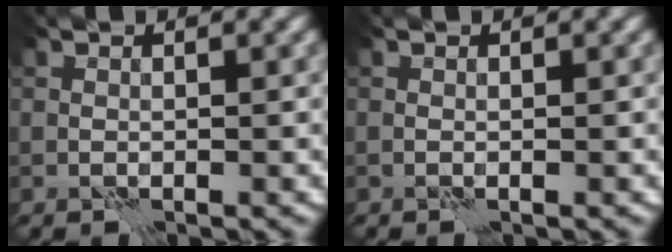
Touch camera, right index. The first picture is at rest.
{"total": 0.0}